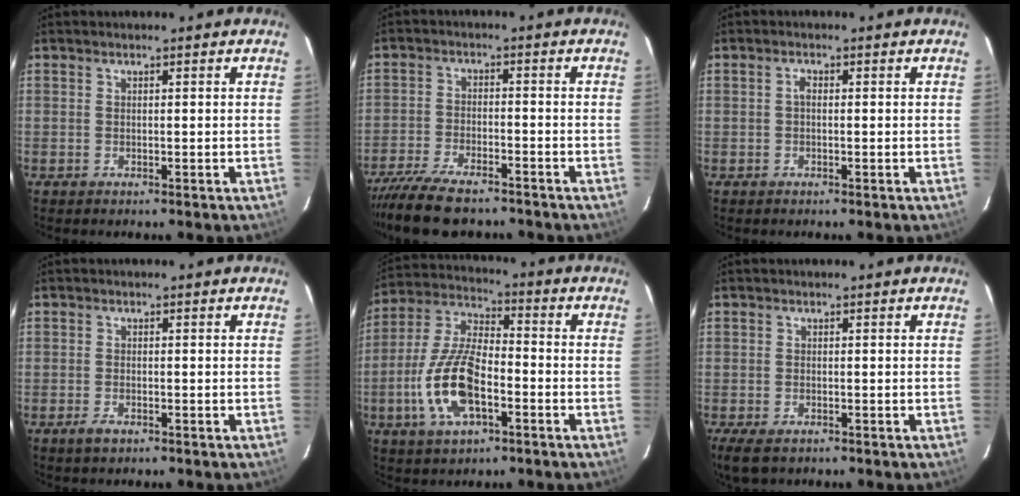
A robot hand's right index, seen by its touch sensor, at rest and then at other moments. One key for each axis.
{"total": 12.4, "fx": -10.5, "fy": 3.5, "fz": 5.7, "tx": -0.134, "ty": -0.026, "tz": -0.181}
{"total": 1.0, "fx": -0.1, "fy": 0.6, "fz": 0.8, "tx": -0.015, "ty": 0.006, "tz": -0.004}
{"total": 2.2, "fx": -1.3, "fy": 1.0, "fz": 1.3, "tx": -0.028, "ty": -0.004, "tz": -0.024}
{"total": 14.6, "fx": -4.8, "fy": 6.3, "fz": 12.2, "tx": -0.265, "ty": -0.001, "tz": -0.090}
{"total": 4.8, "fx": -2.9, "fy": 2.6, "fz": 2.8, "tx": -0.066, "ty": -0.018, "tz": -0.052}